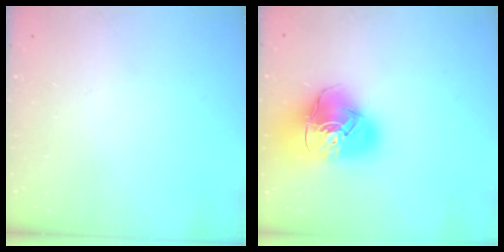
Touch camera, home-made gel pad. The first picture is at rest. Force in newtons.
{"total": 19.5, "press": 19.4, "slide": 2.3}